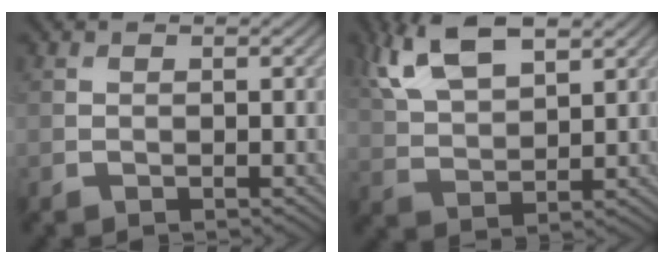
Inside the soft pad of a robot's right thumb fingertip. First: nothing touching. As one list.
[{"total": 9.8, "force": [5.6, 4.3, 6.8], "torque": [-0.167, 0.012, 0.116]}]